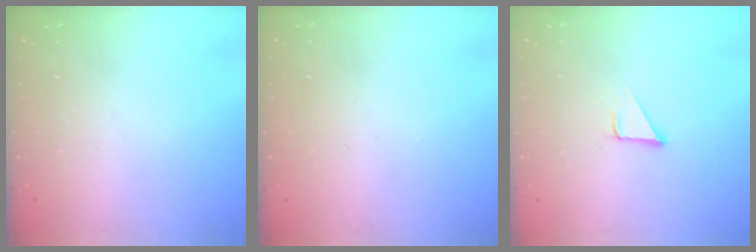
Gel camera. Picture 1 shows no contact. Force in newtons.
{"total": 1.5, "press": 1.5, "slide": 0.1}
{"total": 1.6, "press": 1.6, "slide": 0.2}